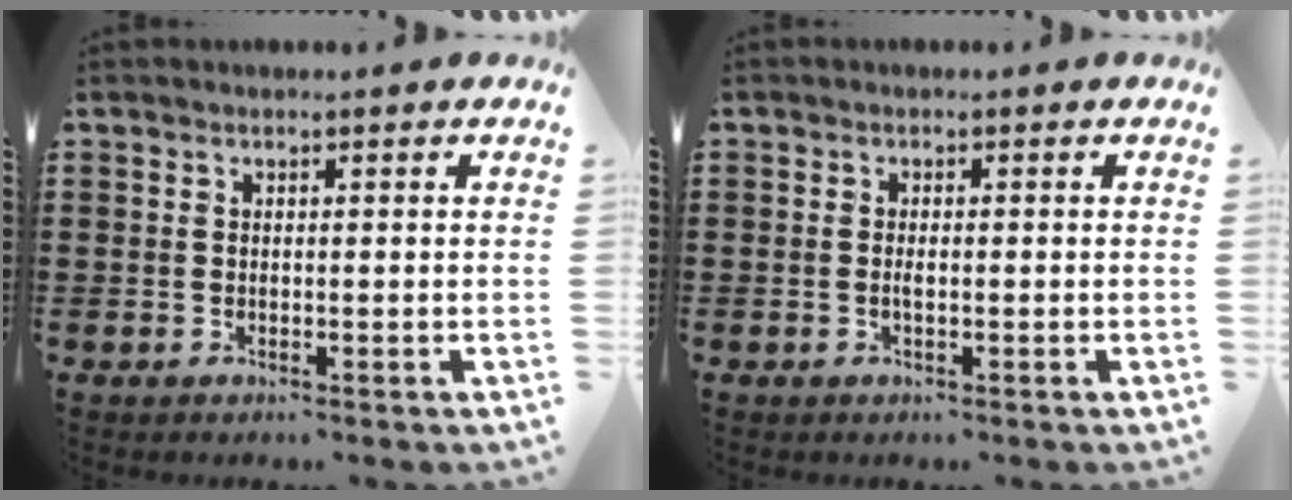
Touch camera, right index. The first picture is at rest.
{"total": 1.0, "force": [-0.2, 0.3, 0.9], "torque": [-0.019, -0.003, -0.003]}